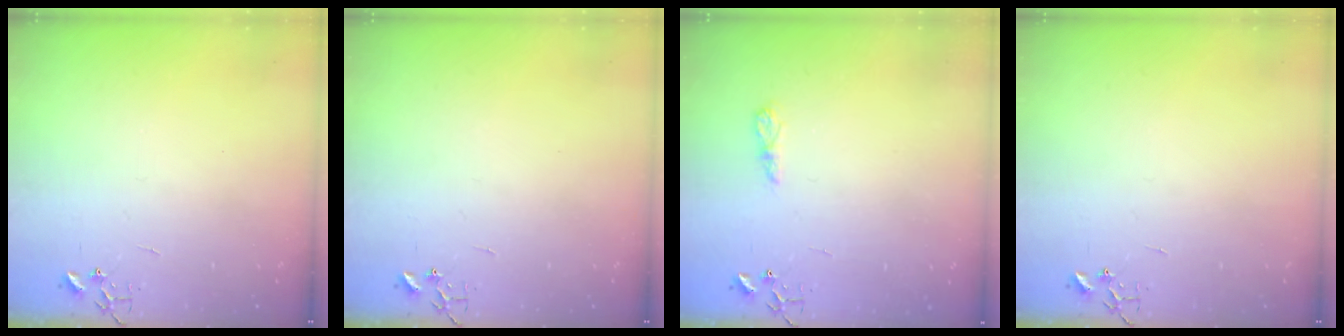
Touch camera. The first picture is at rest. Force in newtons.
{"total": 0.0}
{"total": 5.5, "press": 5.5, "slide": 0.6}
{"total": 0.0}